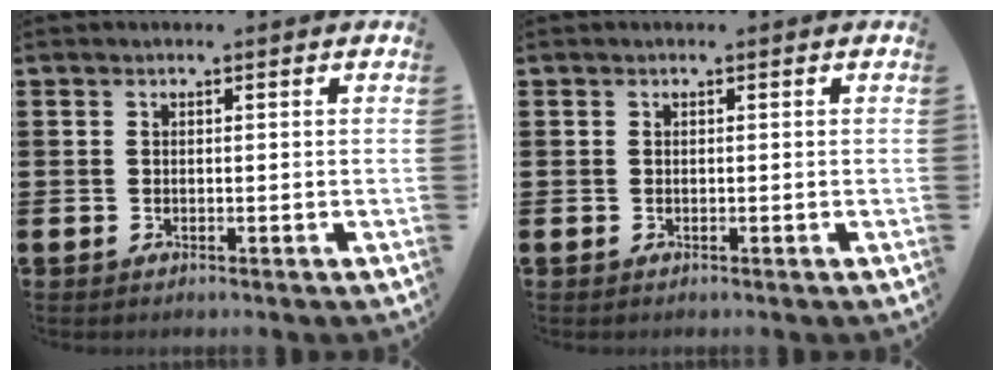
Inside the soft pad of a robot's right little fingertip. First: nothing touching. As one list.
[{"total": 0.0}]